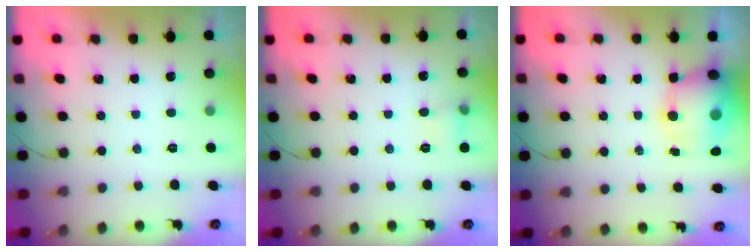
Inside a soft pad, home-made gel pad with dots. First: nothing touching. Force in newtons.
{"total": 5.4, "press": 5.3, "slide": 1.0}
{"total": 11.6, "press": 11.1, "slide": 3.1}